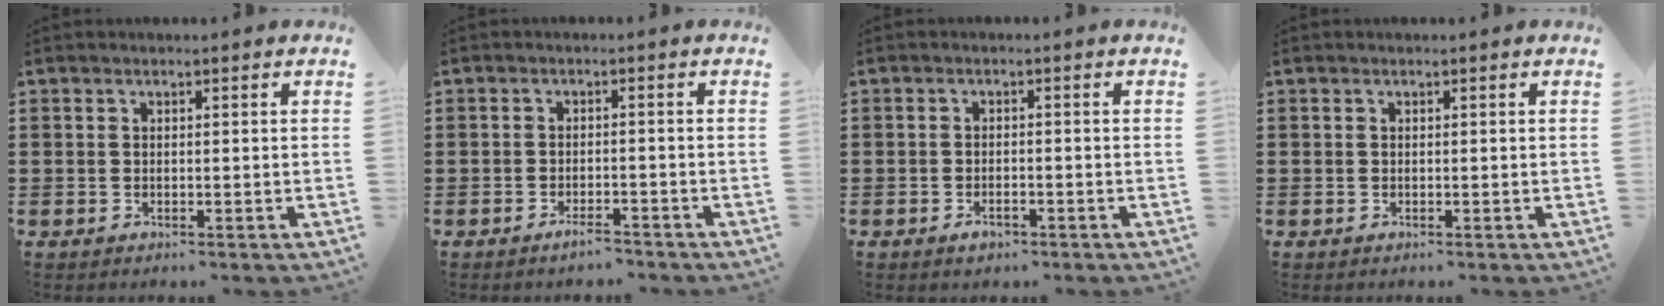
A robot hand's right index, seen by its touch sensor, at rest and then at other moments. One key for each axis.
{"total": 2.2, "fx": -2.0, "fy": 0.4, "fz": 0.8, "tx": -0.017, "ty": 0.003, "tz": -0.037}
{"total": 1.5, "fx": -1.1, "fy": 0.7, "fz": 0.7, "tx": -0.017, "ty": -0.001, "tz": -0.021}
{"total": 0.0}